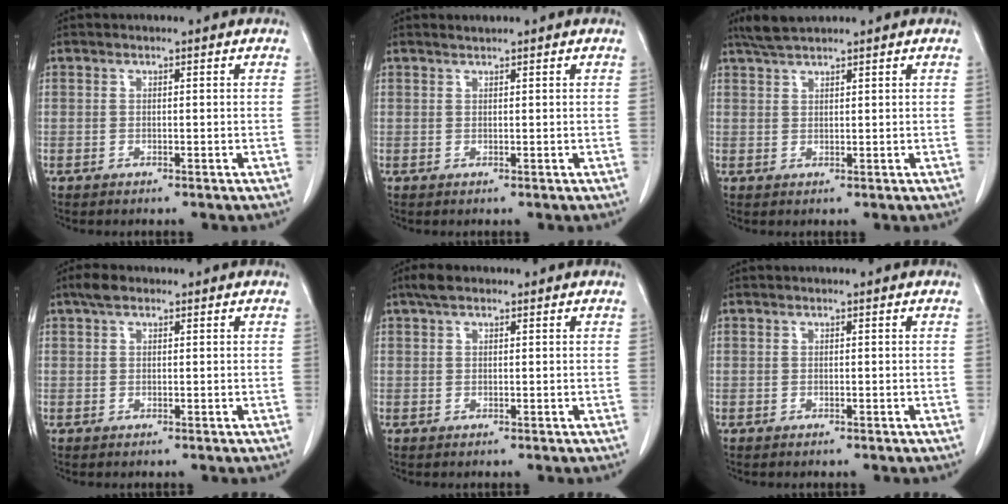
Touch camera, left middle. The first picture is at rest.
{"total": 0.5, "force": [0.5, -0.1, 0.0], "torque": [-0.008, -0.001, 0.012]}
{"total": 3.1, "force": [2.8, 0.2, 1.2], "torque": [-0.029, 0.012, 0.057]}
{"total": 2.2, "force": [1.5, 1.1, 1.3], "torque": [-0.029, 0.016, 0.026]}
{"total": 2.5, "force": [1.7, 1.1, 1.4], "torque": [-0.031, 0.018, 0.030]}
{"total": 0.0}